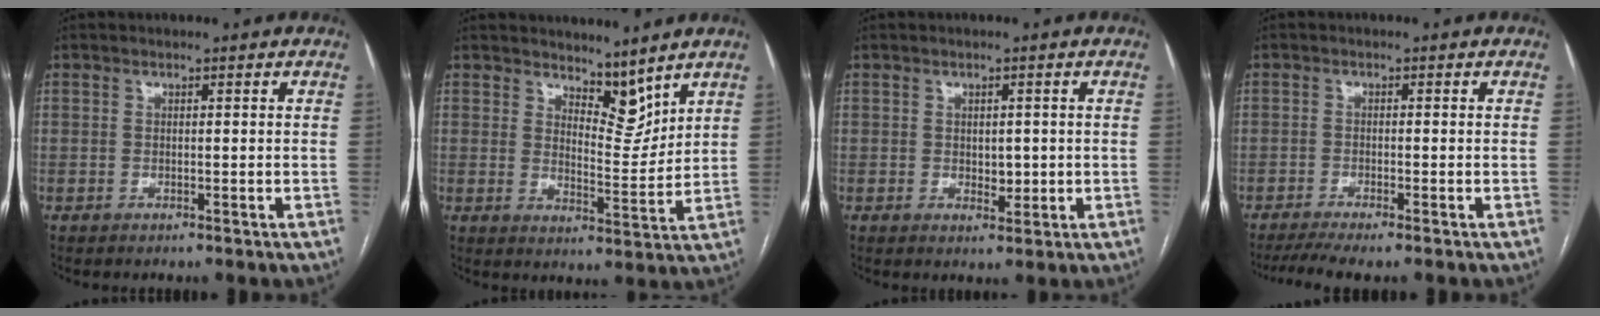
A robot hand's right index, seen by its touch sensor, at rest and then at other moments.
{"total": 5.7, "force": [4.9, 2.0, 2.2], "torque": [-0.030, -0.009, 0.089]}
{"total": 2.6, "force": [0.0, 1.6, 2.0], "torque": [-0.025, -0.003, 0.006]}
{"total": 5.4, "force": [-4.2, 0.1, 3.4], "torque": [-0.055, -0.010, -0.069]}